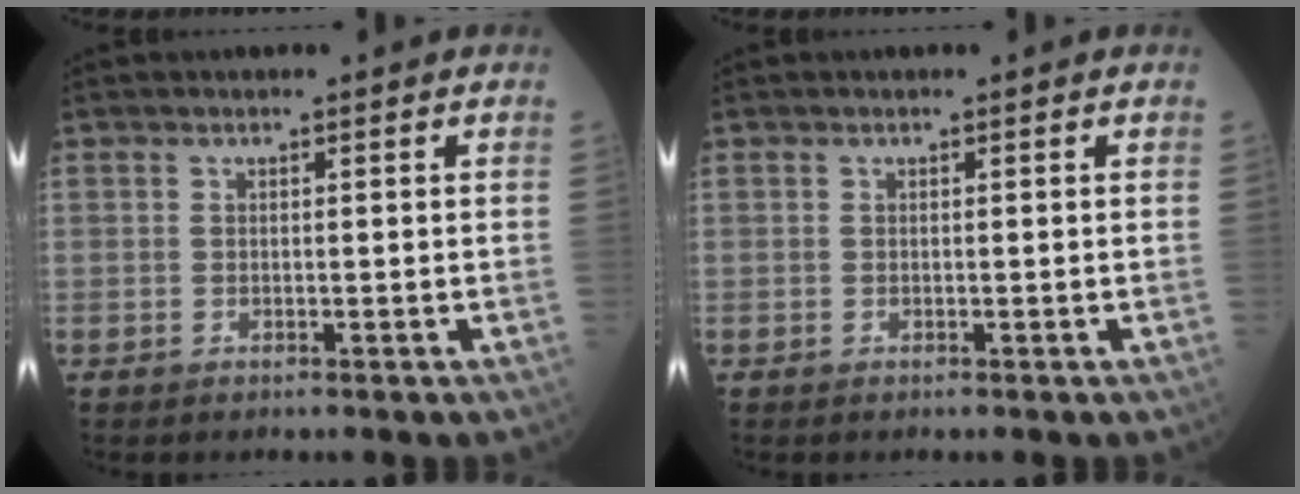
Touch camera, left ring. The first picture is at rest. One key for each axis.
{"total": 0.0}